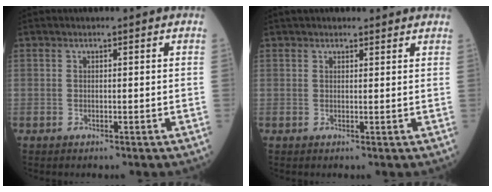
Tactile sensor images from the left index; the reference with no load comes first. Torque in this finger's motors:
{"motor_torque": [-0.10, -0.75, 0.22, 0.07]}